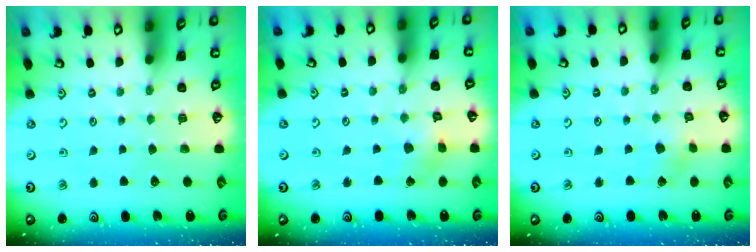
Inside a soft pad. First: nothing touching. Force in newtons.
{"total": 2.9, "press": 2.9, "slide": 0.3}
{"total": 2.5, "press": 2.3, "slide": 0.8}